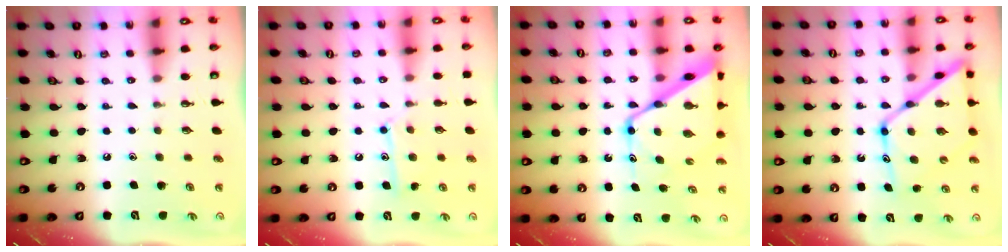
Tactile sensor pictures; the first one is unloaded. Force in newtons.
{"total": 10.1, "press": 10.1, "slide": 0.8}
{"total": 16.5, "press": 16.4, "slide": 1.4}
{"total": 16.3, "press": 16.3, "slide": 1.5}